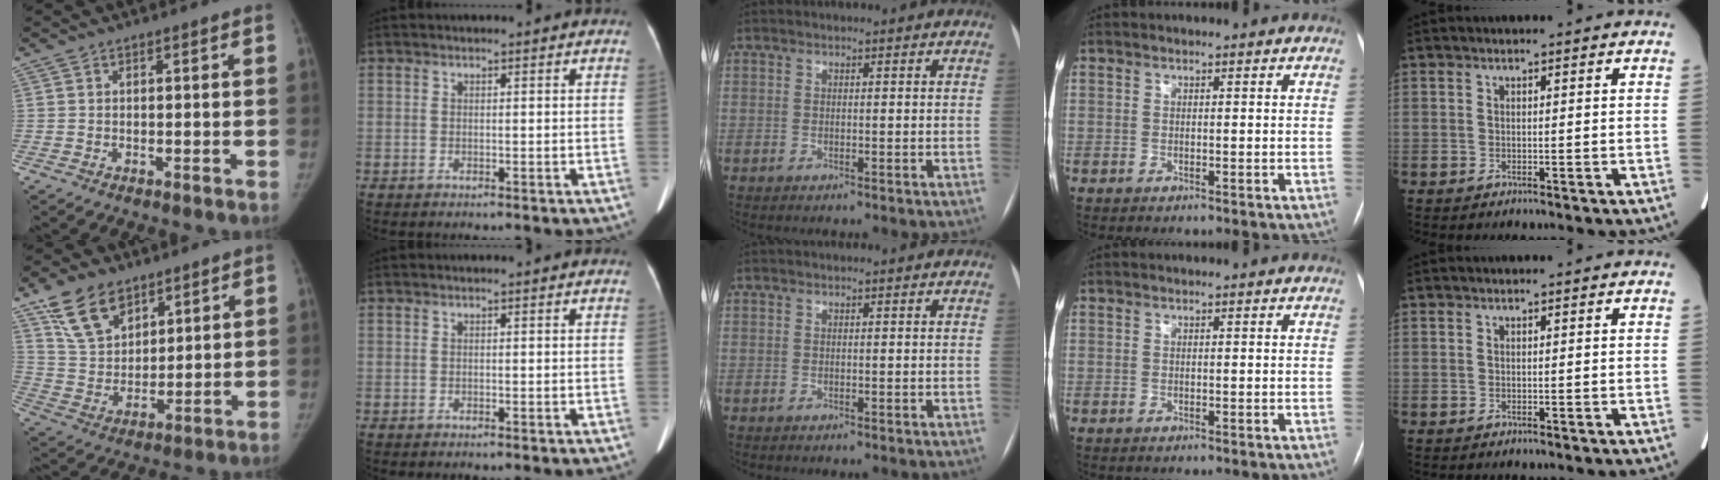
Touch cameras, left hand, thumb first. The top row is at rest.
{"thumb": {"total": 12.5, "force": [7.9, 7.4, 6.2], "torque": [-0.092, -0.033, 0.156]}}